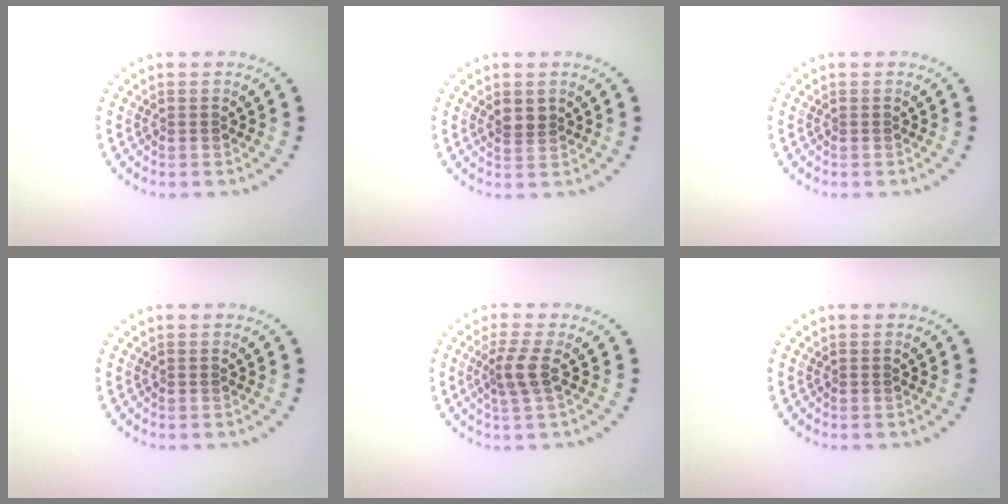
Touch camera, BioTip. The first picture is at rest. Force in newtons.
{"total": 1.5, "press": 1.2, "slide": 0.9}
{"total": 0.0}
{"total": 0.0}
{"total": 2.4, "press": 1.9, "slide": 1.5}
{"total": 0.0}